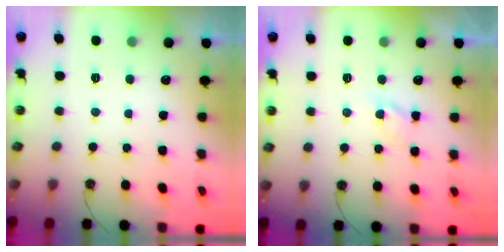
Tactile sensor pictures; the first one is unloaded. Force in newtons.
{"total": 2.2, "press": 2.1, "slide": 0.4}